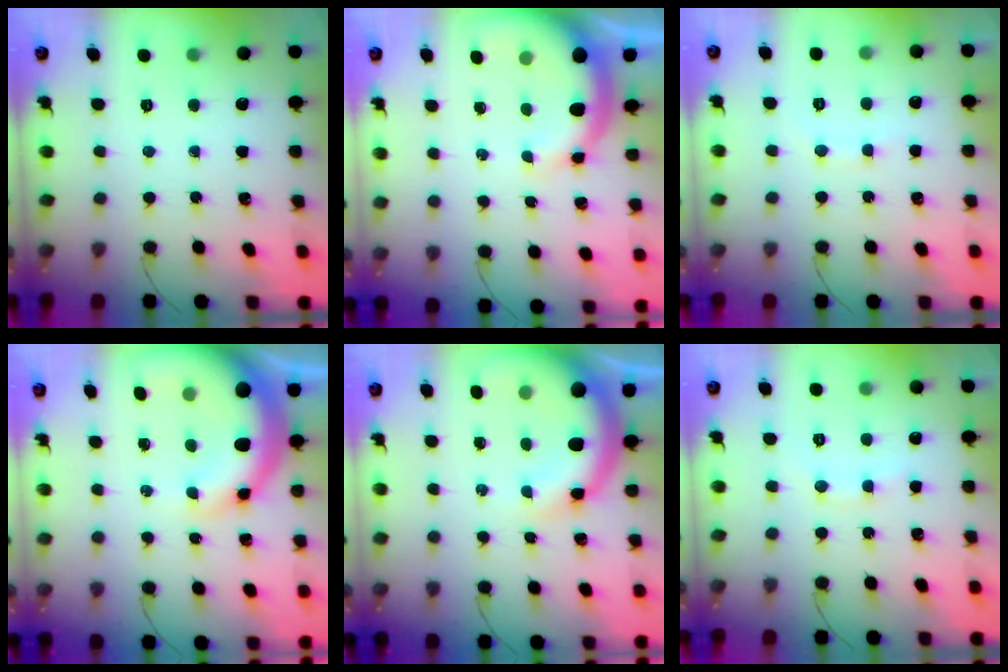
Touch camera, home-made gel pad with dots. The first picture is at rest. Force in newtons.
{"total": 9.6, "press": 9.4, "slide": 1.8}
{"total": 6.3, "press": 6.3, "slide": 0.8}
{"total": 15.2, "press": 14.9, "slide": 2.8}
{"total": 11.2, "press": 11.0, "slide": 2.2}
{"total": 6.1, "press": 6.0, "slide": 1.5}